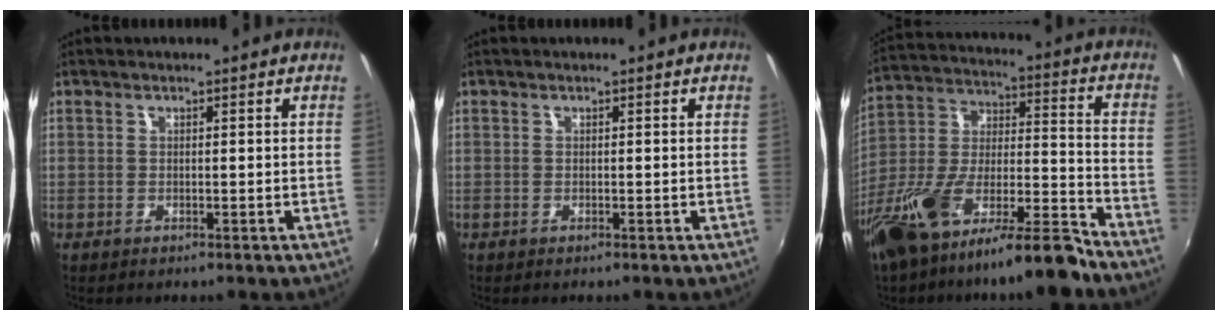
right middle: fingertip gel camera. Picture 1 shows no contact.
{"total": 0.0}
{"total": 21.1, "force": [-15.3, 4.1, 13.9], "torque": [-0.256, -0.016, -0.266]}